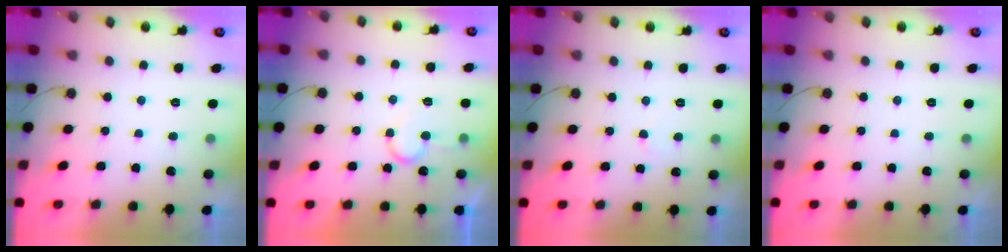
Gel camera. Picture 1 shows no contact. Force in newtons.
{"total": 7.4, "press": 7.4, "slide": 0.5}
{"total": 2.4, "press": 2.4, "slide": 0.2}
{"total": 0.0}